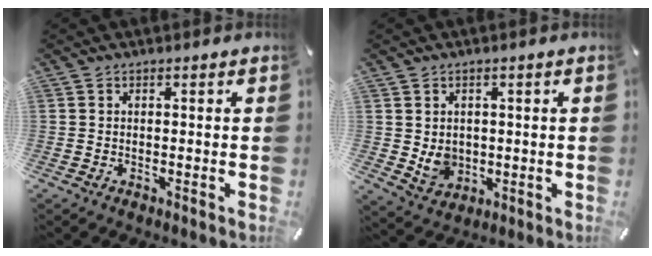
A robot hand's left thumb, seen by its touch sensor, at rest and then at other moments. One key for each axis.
{"total": 5.2, "fx": 0.6, "fy": 4.9, "fz": 1.8, "tx": -0.021, "ty": -0.002, "tz": 0.012}